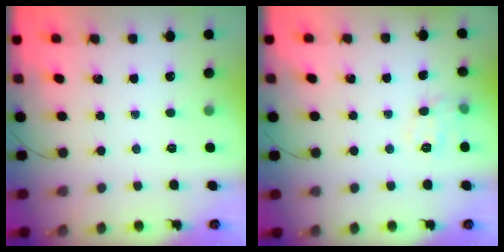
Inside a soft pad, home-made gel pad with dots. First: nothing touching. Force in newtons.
{"total": 8.5, "press": 8.4, "slide": 1.5}